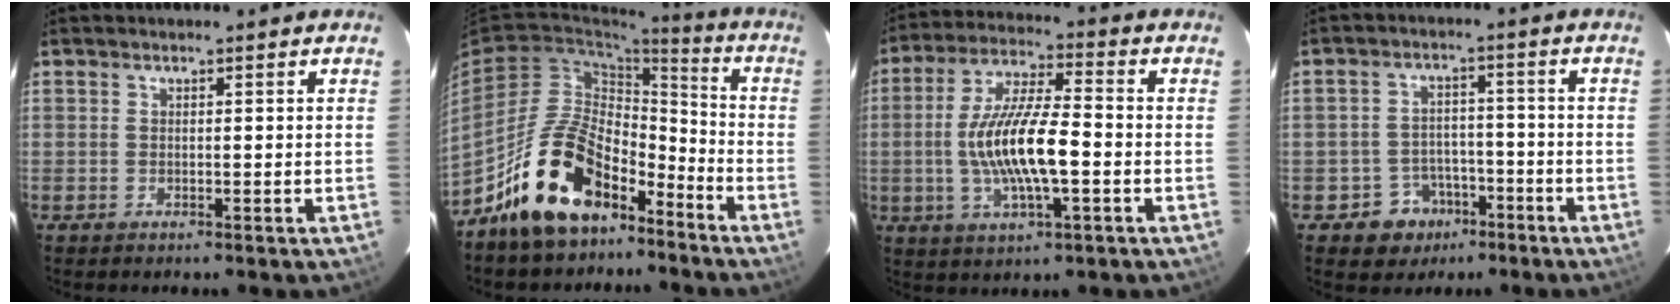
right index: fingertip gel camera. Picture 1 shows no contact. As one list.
[{"total": 17.0, "force": [-11.3, 8.8, 9.1], "torque": [-0.174, 0.033, -0.183]}, {"total": 13.9, "force": [-2.4, 3.4, 13.2], "torque": [-0.261, 0.000, -0.044]}, {"total": 7.1, "force": [-4.1, 5.7, 0.8], "torque": [-0.028, 0.028, -0.052]}]